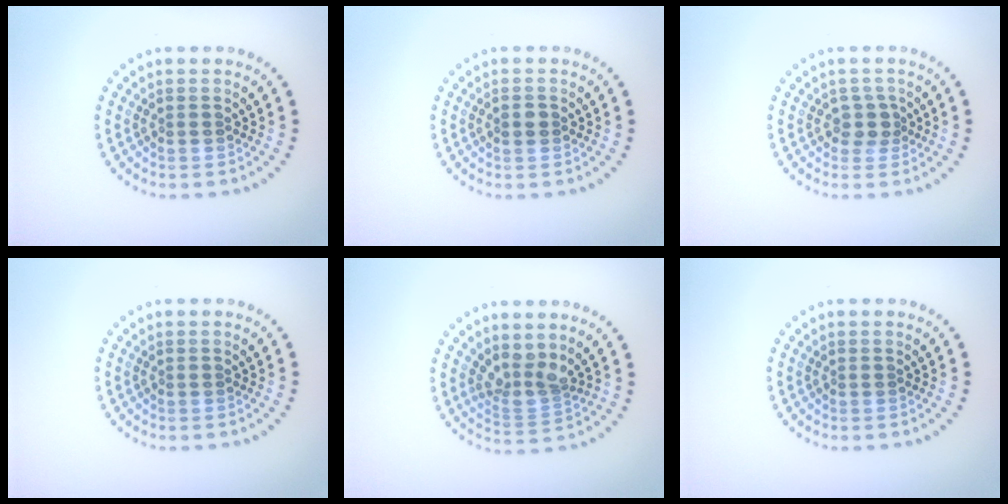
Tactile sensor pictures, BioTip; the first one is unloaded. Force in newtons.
{"total": 1.4, "press": 1.4, "slide": 0.1}
{"total": 1.8, "press": 1.4, "slide": 1.1}
{"total": 0.0}
{"total": 2.7, "press": 2.0, "slide": 1.8}
{"total": 0.0}